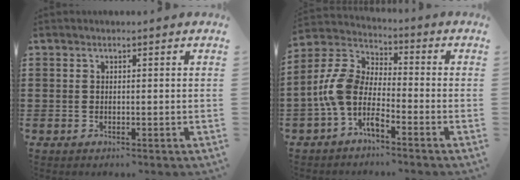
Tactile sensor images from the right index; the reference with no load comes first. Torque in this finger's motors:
{"motor_torque": [1.08, 1.06, 0.35, 0.21]}